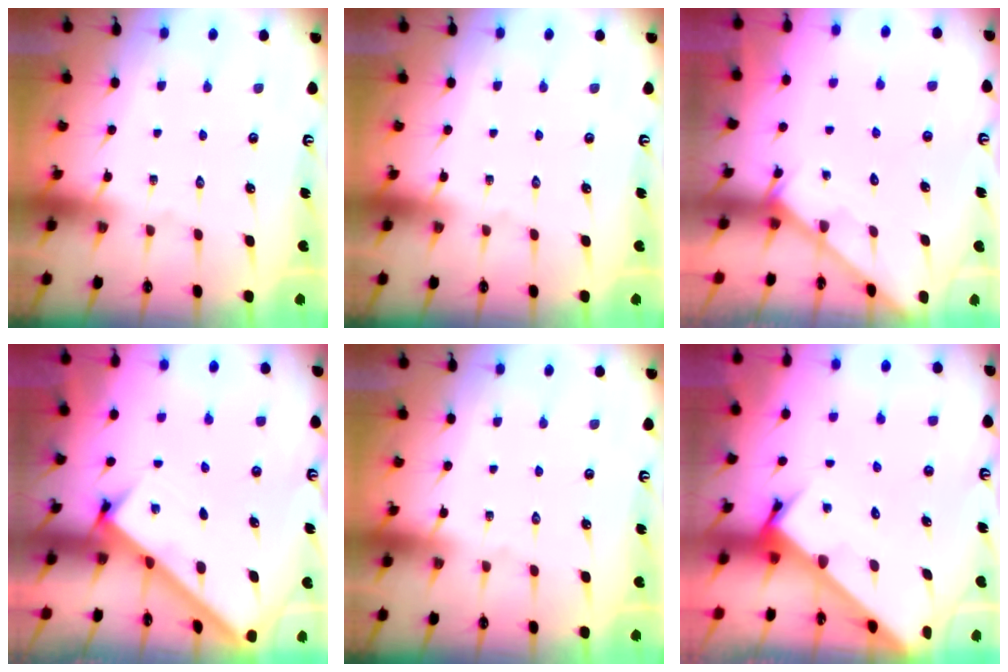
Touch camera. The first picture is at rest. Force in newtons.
{"total": 0.0}
{"total": 2.1, "press": 2.1, "slide": 0.1}
{"total": 2.7, "press": 2.7, "slide": 0.3}
{"total": 0.0}
{"total": 3.4, "press": 3.4, "slide": 0.2}